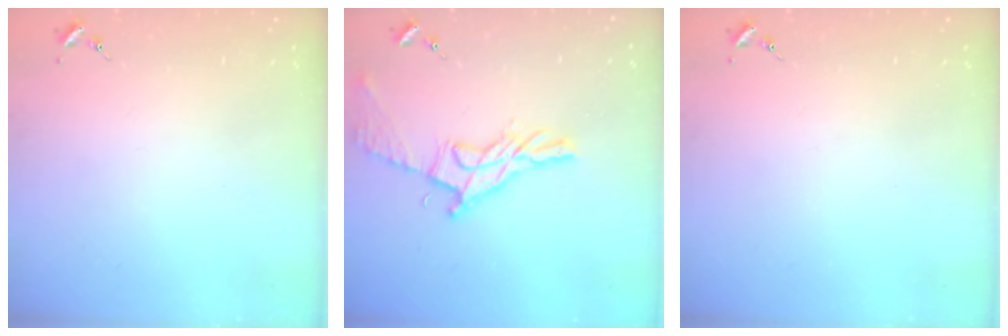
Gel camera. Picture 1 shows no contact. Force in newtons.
{"total": 12.7, "press": 12.7, "slide": 0.6}
{"total": 0.0}